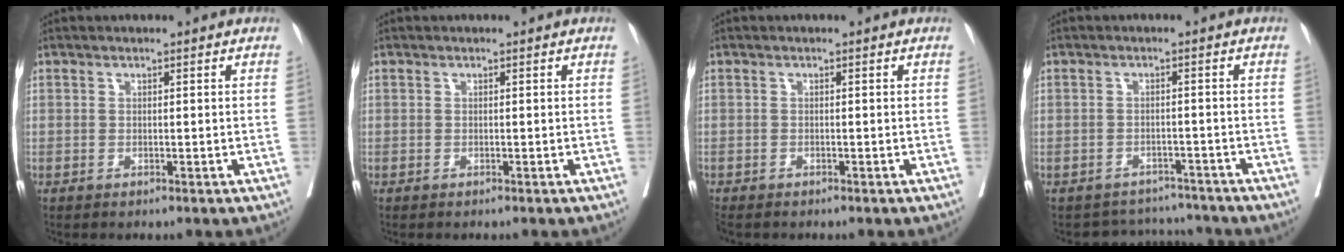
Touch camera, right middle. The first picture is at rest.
{"total": 0.6, "force": [-0.6, 0.1, 0.2], "torque": [0.000, -0.002, -0.011]}
{"total": 1.9, "force": [-1.7, 0.6, 0.6], "torque": [-0.013, -0.007, -0.026]}
{"total": 5.4, "force": [-5.1, 1.5, -1.2], "torque": [0.017, 0.023, -0.066]}